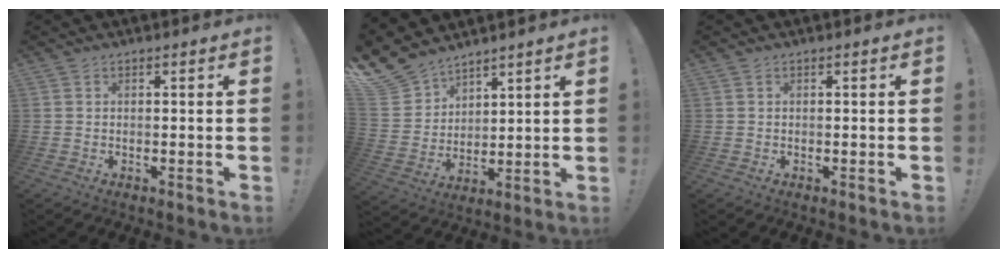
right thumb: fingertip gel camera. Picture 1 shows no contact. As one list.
[{"total": 10.2, "force": [8.2, 5.9, 1.4], "torque": [-0.045, -0.069, 0.166]}, {"total": 0.0}]